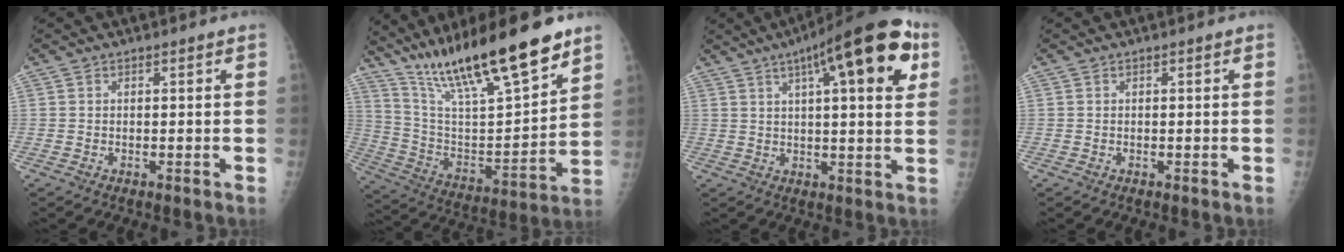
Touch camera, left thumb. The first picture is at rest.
{"total": 24.9, "force": [17.9, 4.8, 16.7], "torque": [-0.267, -0.065, 0.318]}
{"total": 19.6, "force": [8.4, 5.4, 16.8], "torque": [-0.225, 0.003, 0.114]}
{"total": 0.0}